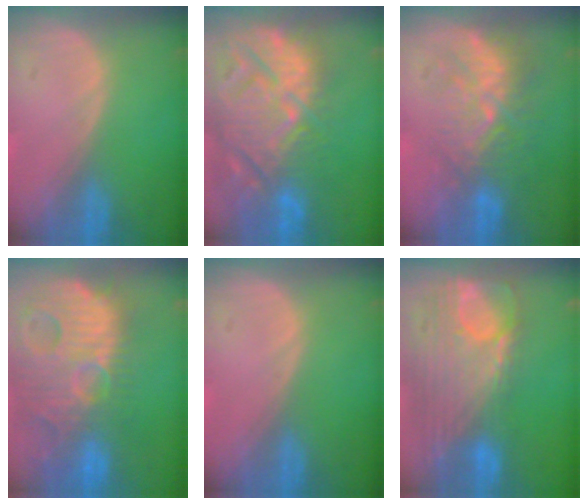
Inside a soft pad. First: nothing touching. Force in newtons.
{"total": 15.2, "press": 13.0, "slide": 7.8}
{"total": 9.0, "press": 8.5, "slide": 3.1}
{"total": 15.0, "press": 13.0, "slide": 7.4}
{"total": 0.0}
{"total": 12.3, "press": 10.4, "slide": 6.5}